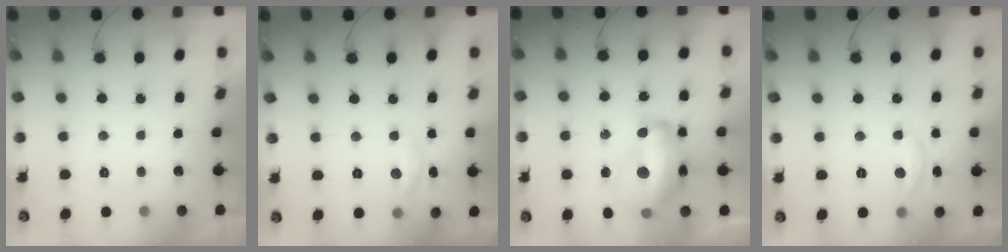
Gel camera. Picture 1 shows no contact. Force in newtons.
{"total": 6.9, "press": 6.9, "slide": 0.5}
{"total": 17.5, "press": 17.3, "slide": 2.4}
{"total": 6.2, "press": 6.2, "slide": 0.4}